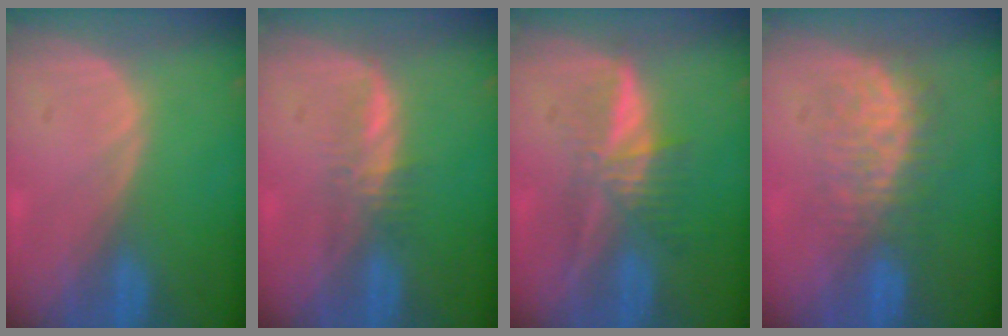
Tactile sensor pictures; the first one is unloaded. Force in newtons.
{"total": 2.8, "press": 2.7, "slide": 0.5}
{"total": 5.9, "press": 5.5, "slide": 1.9}
{"total": 7.7, "press": 7.3, "slide": 2.7}